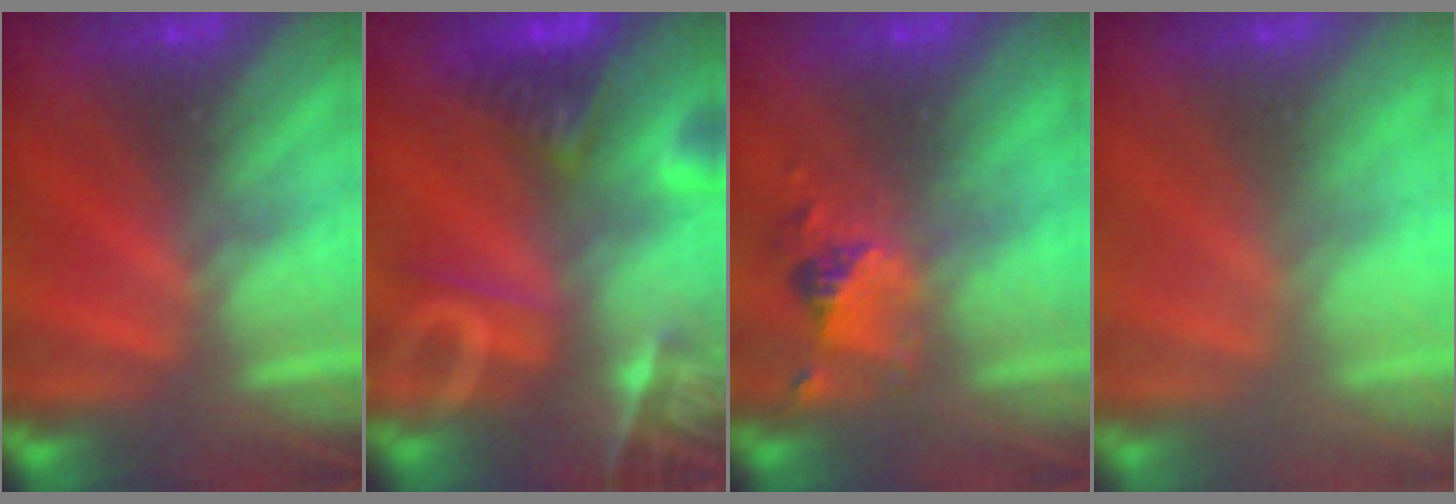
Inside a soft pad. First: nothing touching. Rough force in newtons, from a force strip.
{"total": 10.8}
{"total": 2.4}
{"total": 2.7}